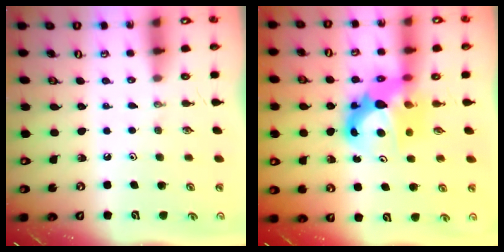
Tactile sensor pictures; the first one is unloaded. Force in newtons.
{"total": 10.5, "press": 10.4, "slide": 0.8}